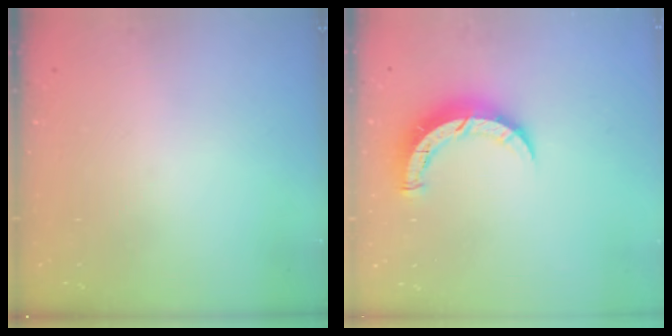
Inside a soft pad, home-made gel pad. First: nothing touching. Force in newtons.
{"total": 7.5, "press": 7.5, "slide": 0.6}